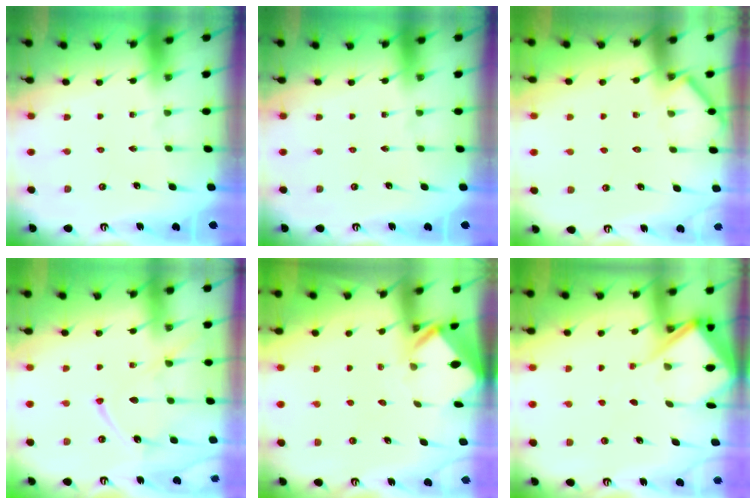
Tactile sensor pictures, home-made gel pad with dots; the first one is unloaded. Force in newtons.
{"total": 0.0}
{"total": 2.8, "press": 2.8, "slide": 0.4}
{"total": 13.6, "press": 13.5, "slide": 1.3}
{"total": 2.7, "press": 2.7, "slide": 0.2}
{"total": 6.6, "press": 6.6, "slide": 0.6}